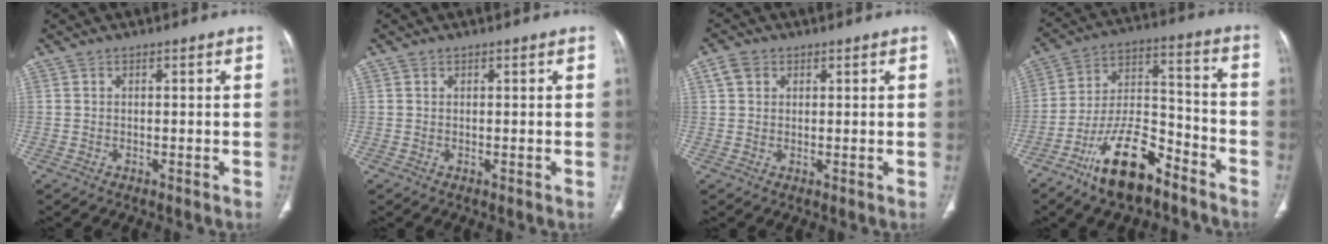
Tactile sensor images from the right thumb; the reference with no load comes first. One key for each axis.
{"total": 0.0}
{"total": 3.1, "fx": 1.3, "fy": 2.4, "fz": 1.3, "tx": -0.017, "ty": 0.003, "tz": 0.026}
{"total": 16.2, "fx": -10.8, "fy": 6.6, "fz": 10.2, "tx": -0.165, "ty": 0.080, "tz": -0.193}